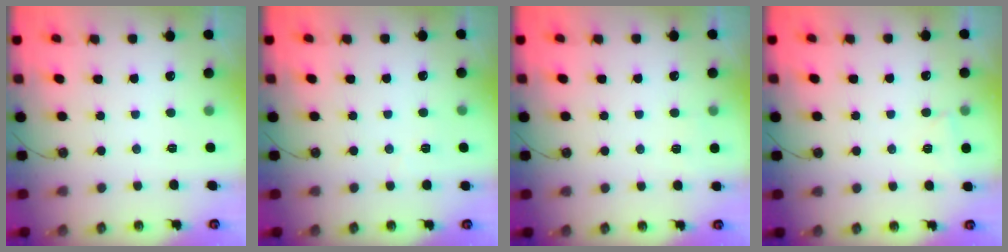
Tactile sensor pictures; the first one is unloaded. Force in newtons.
{"total": 2.5, "press": 2.3, "slide": 0.9}
{"total": 2.8, "press": 2.3, "slide": 1.5}
{"total": 3.0, "press": 2.8, "slide": 0.9}